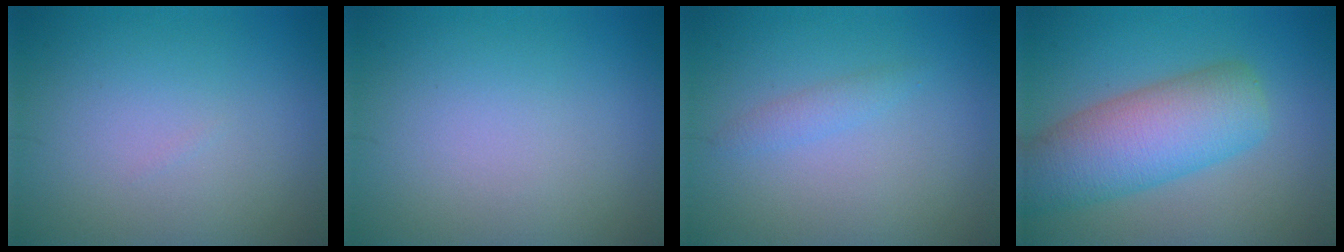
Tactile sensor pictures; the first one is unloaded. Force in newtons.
{"total": 0.0}
{"total": 1.1, "press": 1.1, "slide": 0.0}
{"total": 7.5, "press": 7.5, "slide": 0.2}